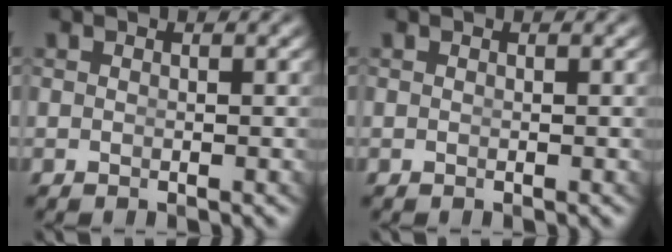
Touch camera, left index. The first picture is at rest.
{"total": 0.0}